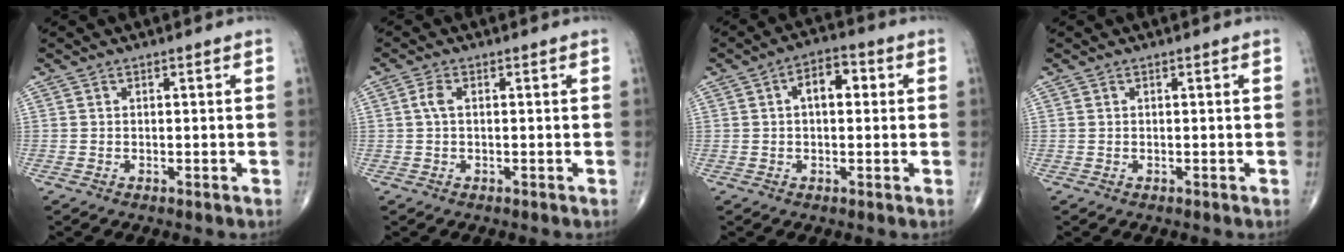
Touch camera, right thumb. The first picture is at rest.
{"total": 2.0, "force": [0.2, 0.9, 1.7], "torque": [-0.041, 0.003, 0.002]}
{"total": 6.2, "force": [1.1, 3.4, 5.0], "torque": [-0.062, 0.018, 0.008]}
{"total": 0.0}